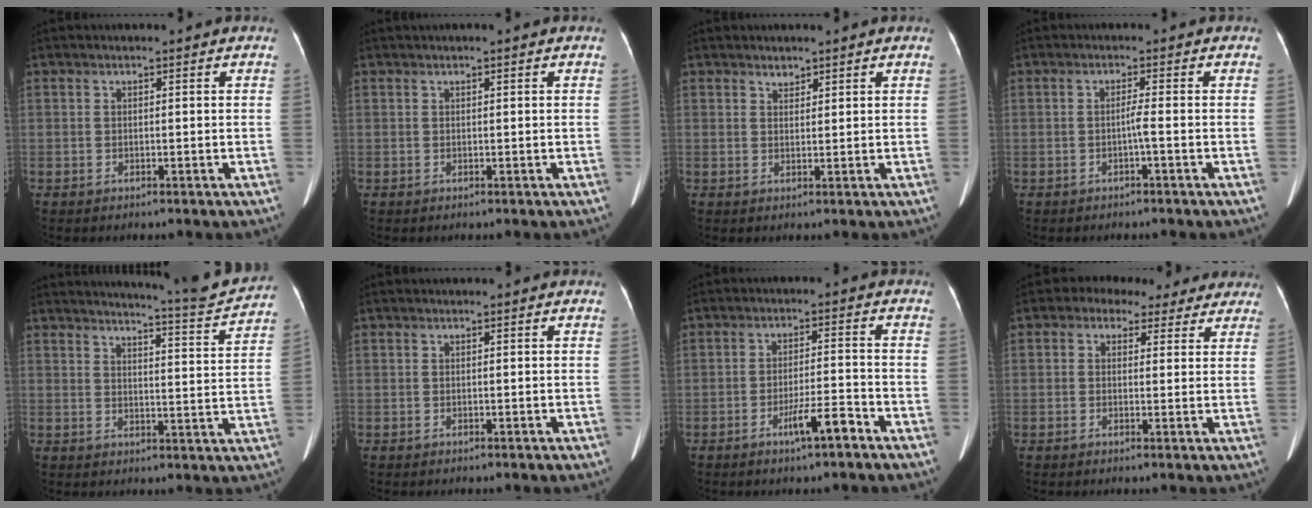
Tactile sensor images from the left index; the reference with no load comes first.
{"total": 0.5, "force": [0.3, 0.0, 0.4], "torque": [-0.008, 0.009, 0.008]}
{"total": 1.2, "force": [1.1, 0.5, 0.2], "torque": [-0.004, 0.000, 0.018]}
{"total": 1.4, "force": [-0.6, -0.4, 1.2], "torque": [-0.023, 0.001, -0.011]}
{"total": 10.9, "force": [10.6, -1.3, 2.1], "torque": [-0.041, -0.037, 0.137]}
{"total": 0.0}
{"total": 5.1, "force": [-3.3, 0.3, 3.9], "torque": [-0.069, -0.003, -0.056]}
{"total": 8.4, "force": [6.2, 5.0, 2.7], "torque": [-0.018, 0.034, 0.065]}